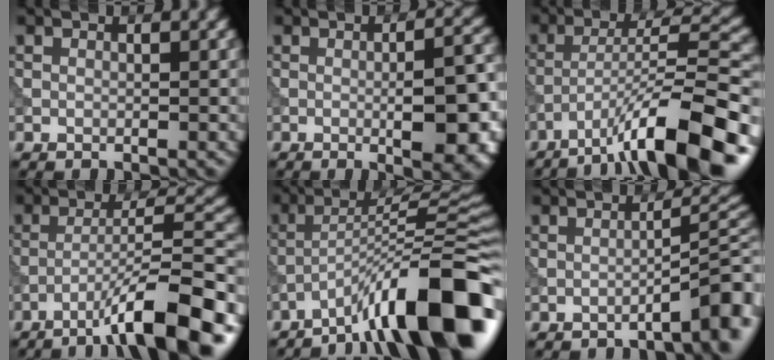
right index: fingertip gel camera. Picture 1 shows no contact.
{"total": 8.4, "force": [-1.4, 2.3, 7.9], "torque": [-0.096, -0.002, -0.013]}
{"total": 12.5, "force": [-7.8, 2.5, 9.4], "torque": [-0.143, 0.020, -0.134]}
{"total": 11.3, "force": [-6.9, 1.9, 8.8], "torque": [-0.130, 0.025, -0.111]}
{"total": 14.1, "force": [-8.4, 2.7, 11.0], "torque": [-0.165, 0.018, -0.138]}
{"total": 5.7, "force": [-3.4, 1.0, 4.4], "torque": [-0.049, 0.025, -0.051]}